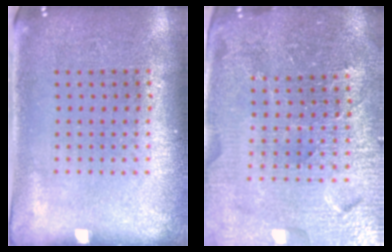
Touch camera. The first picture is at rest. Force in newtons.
{"total": 5.1, "press": 4.7, "slide": 1.9}